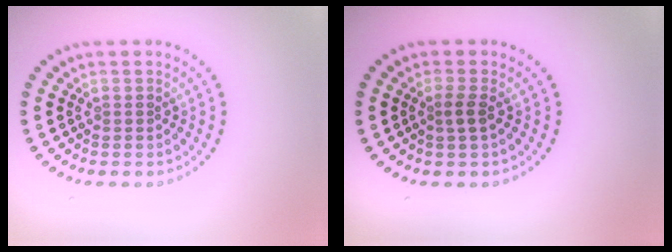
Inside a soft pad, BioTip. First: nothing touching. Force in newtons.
{"total": 1.2, "press": 1.0, "slide": 0.8}